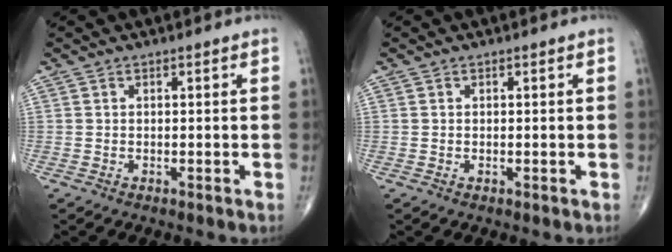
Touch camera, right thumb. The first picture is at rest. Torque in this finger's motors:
{"motor_torque": [-0.15, -0.03, -0.29, -0.25, -0.04]}